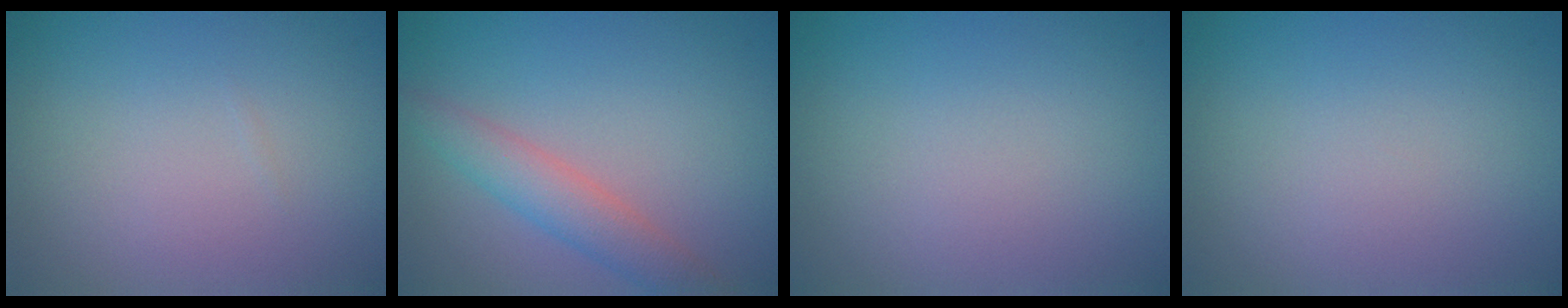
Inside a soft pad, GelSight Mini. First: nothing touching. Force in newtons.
{"total": 3.2, "press": 3.2, "slide": 0.1}
{"total": 0.0}
{"total": 0.0}